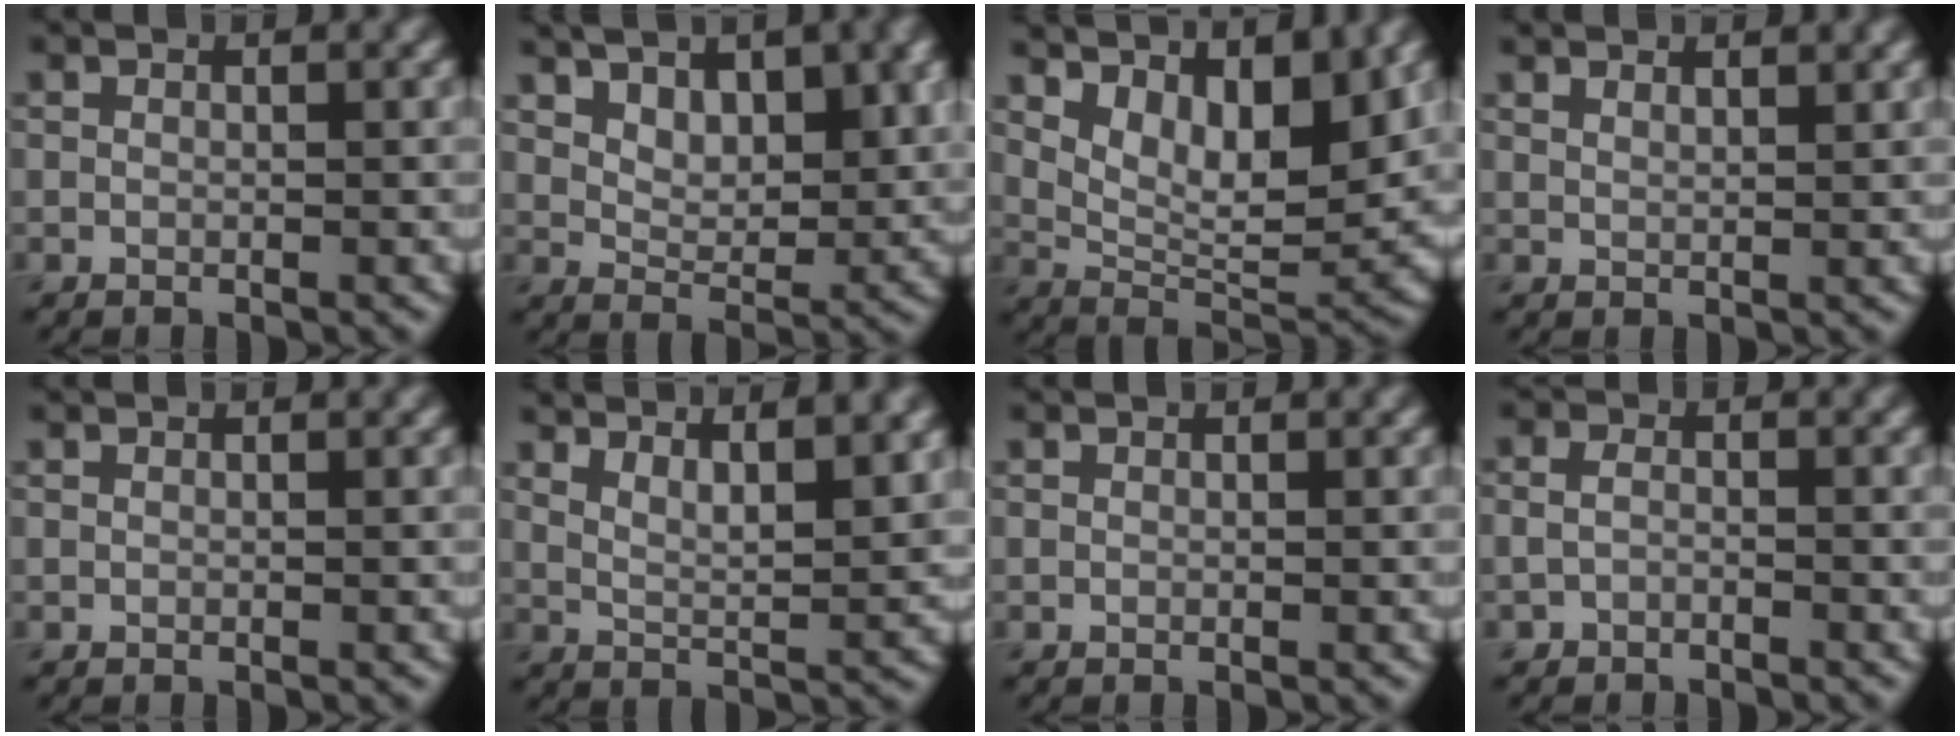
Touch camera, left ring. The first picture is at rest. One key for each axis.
{"total": 6.6, "fx": 3.7, "fy": 3.3, "fz": 4.3, "tx": -0.060, "ty": 0.000, "tz": 0.061}
{"total": 8.2, "fx": 3.9, "fy": 3.4, "fz": 6.3, "tx": -0.107, "ty": -0.011, "tz": 0.071}
{"total": 2.5, "fx": 2.0, "fy": 0.8, "fz": 1.1, "tx": -0.011, "ty": 0.005, "tz": 0.017}
{"total": 0.0}
{"total": 6.0, "fx": 4.3, "fy": 1.6, "fz": 3.9, "tx": -0.043, "ty": 0.012, "tz": 0.055}
{"total": 0.0}
{"total": 1.1, "fx": -0.7, "fy": 0.7, "fz": 0.6, "tx": -0.012, "ty": 0.002, "tz": -0.018}